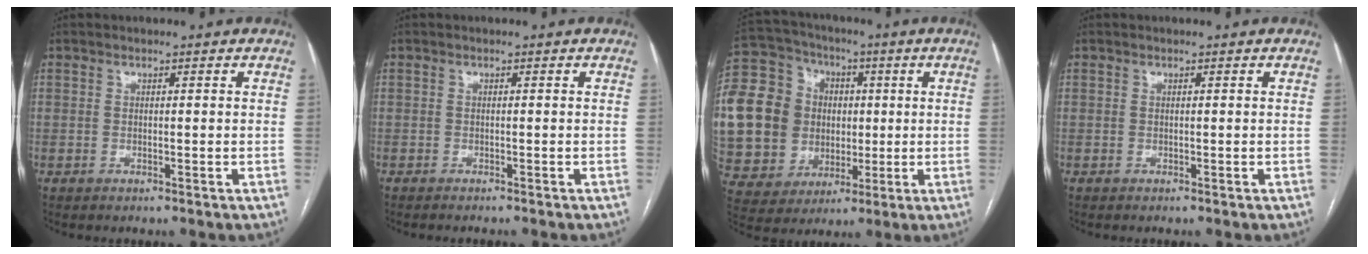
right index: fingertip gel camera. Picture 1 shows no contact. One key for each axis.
{"total": 2.0, "fx": -1.8, "fy": 0.5, "fz": 0.6, "tx": -0.009, "ty": -0.003, "tz": -0.021}
{"total": 25.0, "fx": 0.6, "fy": 21.8, "fz": 12.3, "tx": -0.338, "ty": 0.066, "tz": 0.031}
{"total": 0.0}